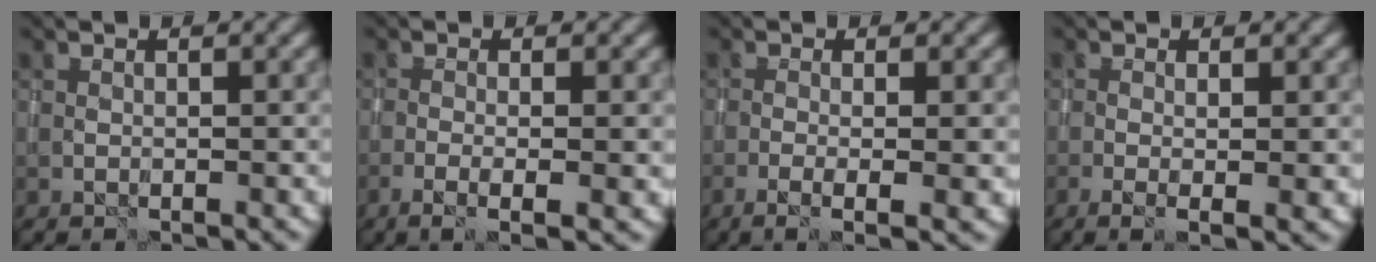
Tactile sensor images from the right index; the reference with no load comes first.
{"total": 4.0, "force": [-1.2, 1.2, 3.7], "torque": [-0.060, -0.005, -0.027]}
{"total": 4.4, "force": [-1.0, 1.3, 4.0], "torque": [-0.063, -0.006, -0.022]}
{"total": 3.5, "force": [-0.5, 0.9, 3.3], "torque": [-0.050, -0.004, -0.009]}